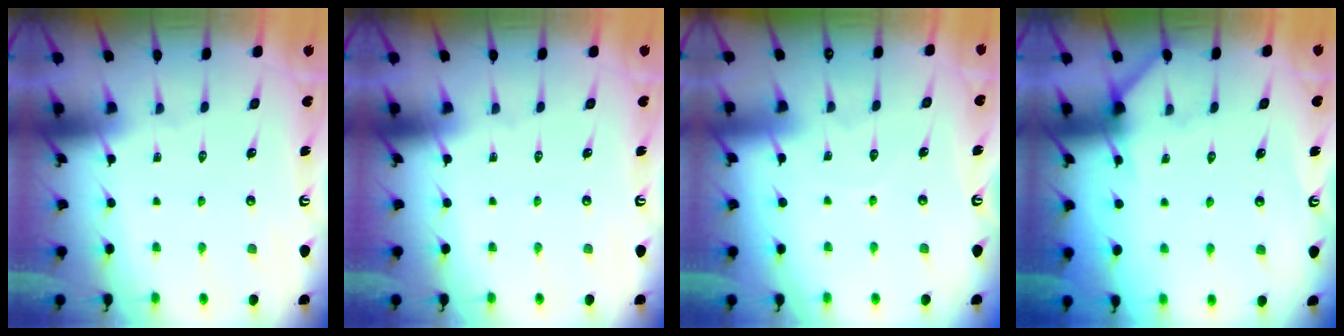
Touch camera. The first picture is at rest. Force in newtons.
{"total": 0.0}
{"total": 4.0, "press": 3.9, "slide": 0.4}
{"total": 4.9, "press": 4.9, "slide": 0.4}